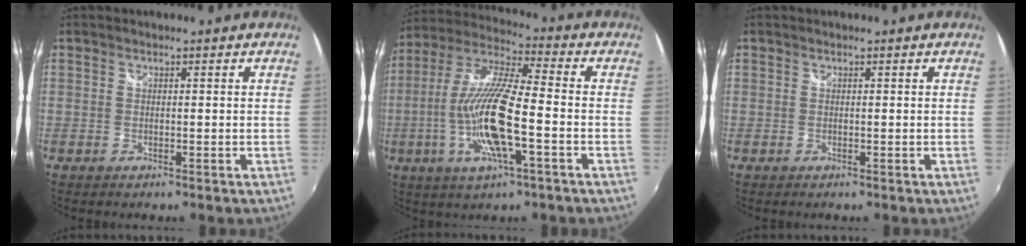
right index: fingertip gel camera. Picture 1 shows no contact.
{"total": 16.7, "force": [-4.5, 3.2, 15.7], "torque": [-0.312, -0.014, -0.086]}
{"total": 0.0}